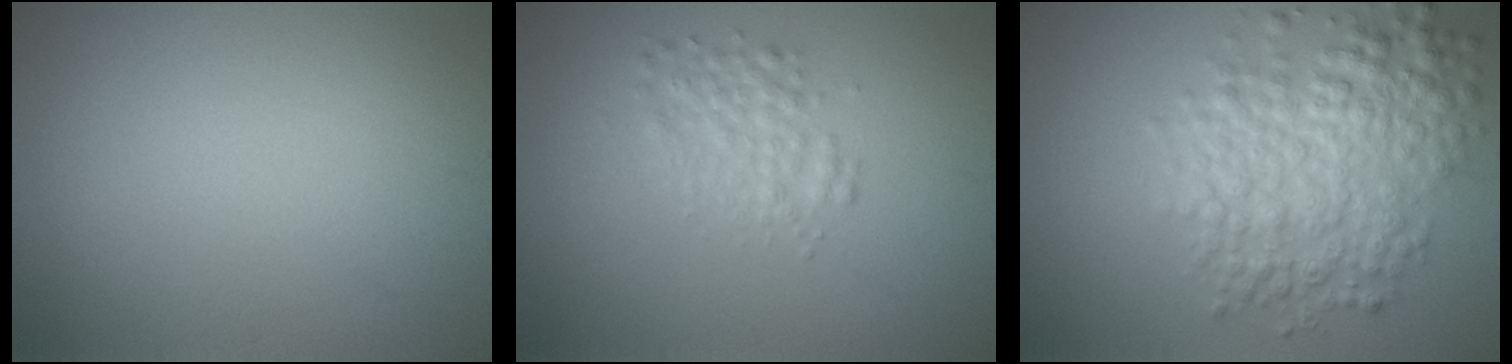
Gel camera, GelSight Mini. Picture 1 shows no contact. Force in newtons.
{"total": 2.5, "press": 2.5, "slide": 0.1}
{"total": 6.3, "press": 6.3, "slide": 0.1}